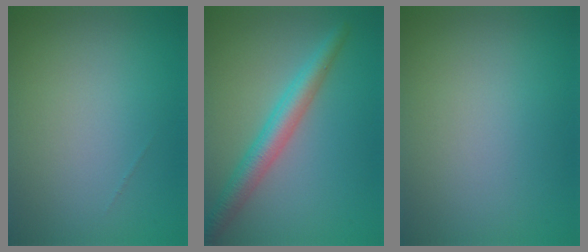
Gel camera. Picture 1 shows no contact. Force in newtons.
{"total": 4.0, "press": 4.0, "slide": 0.0}
{"total": 0.0}